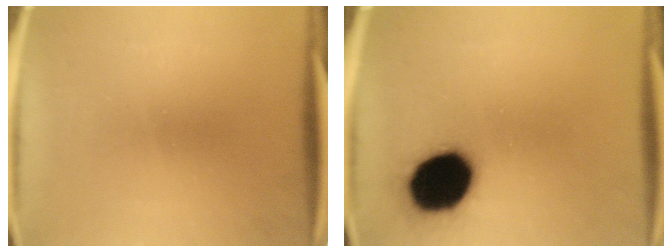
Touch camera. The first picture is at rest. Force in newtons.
{"total": 19.1}